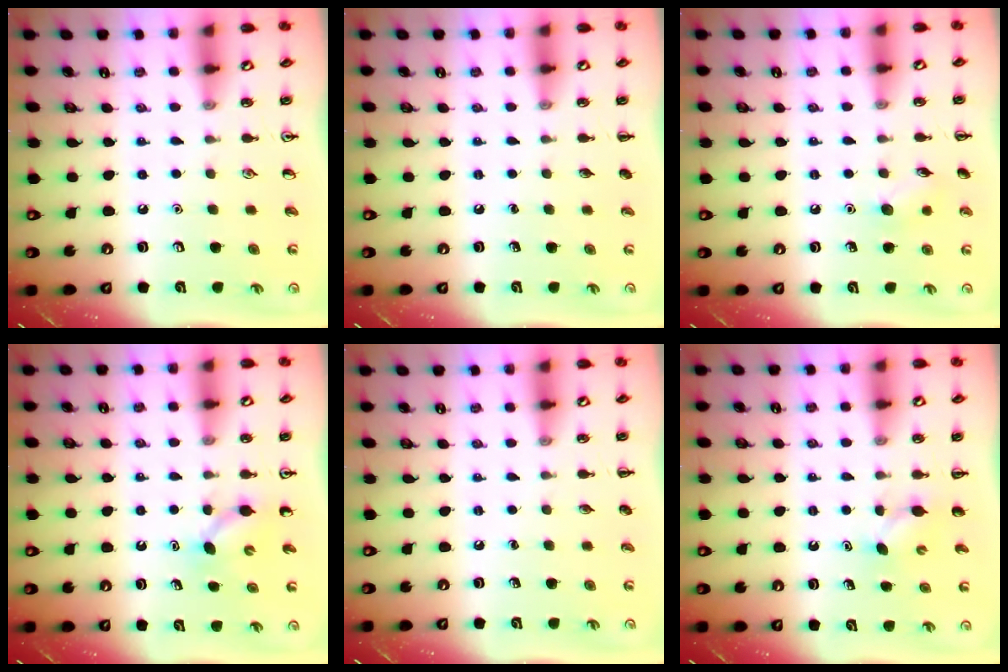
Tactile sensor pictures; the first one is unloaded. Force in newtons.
{"total": 0.0}
{"total": 6.1, "press": 5.9, "slide": 1.6}
{"total": 2.9, "press": 2.7, "slide": 1.1}
{"total": 0.0}
{"total": 3.3, "press": 3.2, "slide": 0.9}